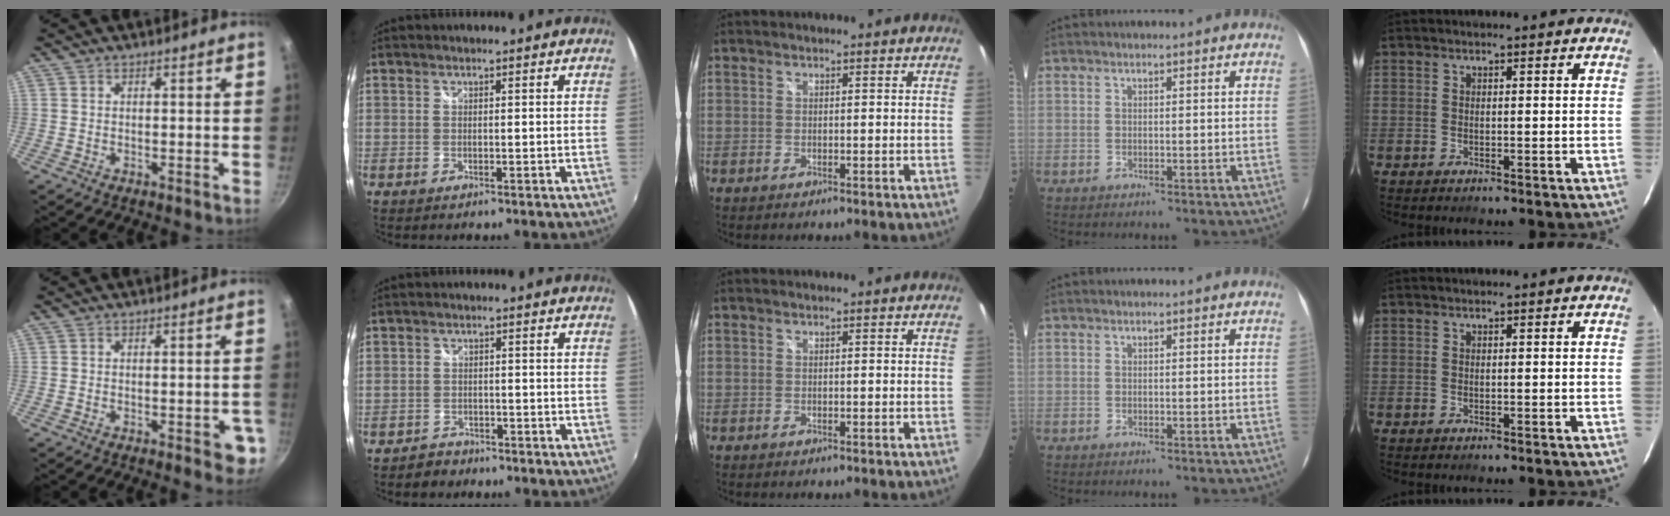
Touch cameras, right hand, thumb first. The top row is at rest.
{"thumb": {"total": 5.7, "force": [-2.3, 2.3, 4.8], "torque": [-0.041, 0.011, -0.026]}, "index": {"total": 2.8, "force": [-2.0, 2.0, -0.2], "torque": [-0.002, 0.009, -0.031]}}